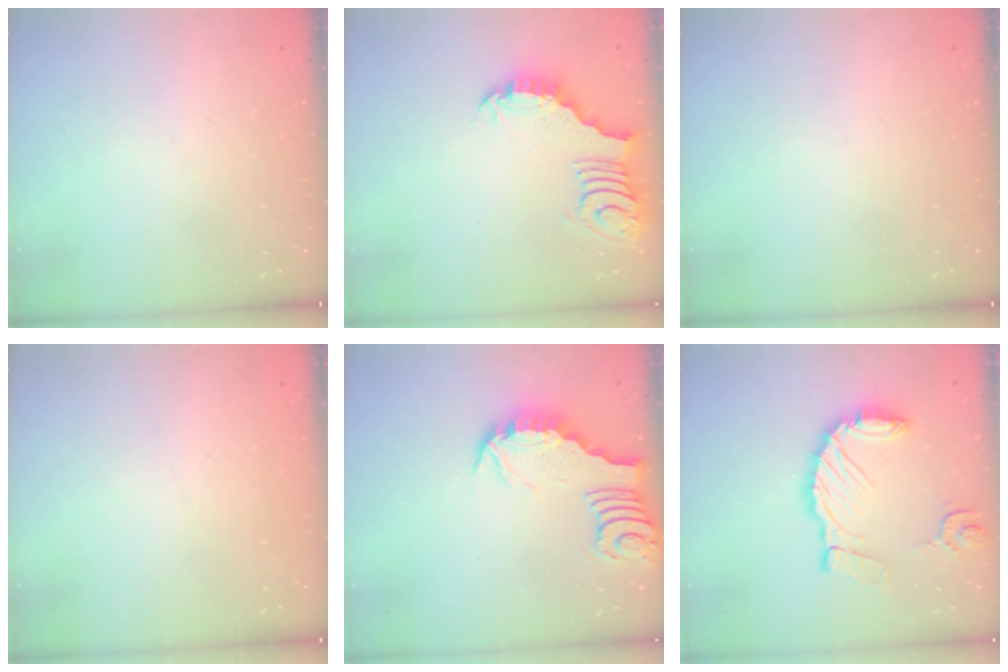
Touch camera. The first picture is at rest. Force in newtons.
{"total": 3.8, "press": 3.7, "slide": 0.8}
{"total": 0.0}
{"total": 1.4, "press": 1.4, "slide": 0.1}
{"total": 3.3, "press": 3.2, "slide": 0.4}
{"total": 13.7, "press": 13.6, "slide": 1.3}